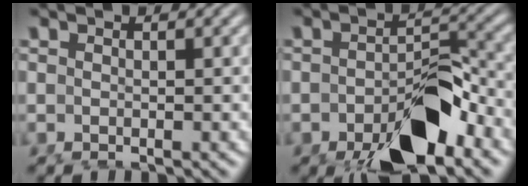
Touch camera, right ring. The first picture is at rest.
{"total": 7.4, "force": [-4.0, 3.2, 5.3], "torque": [-0.075, -0.024, -0.054]}